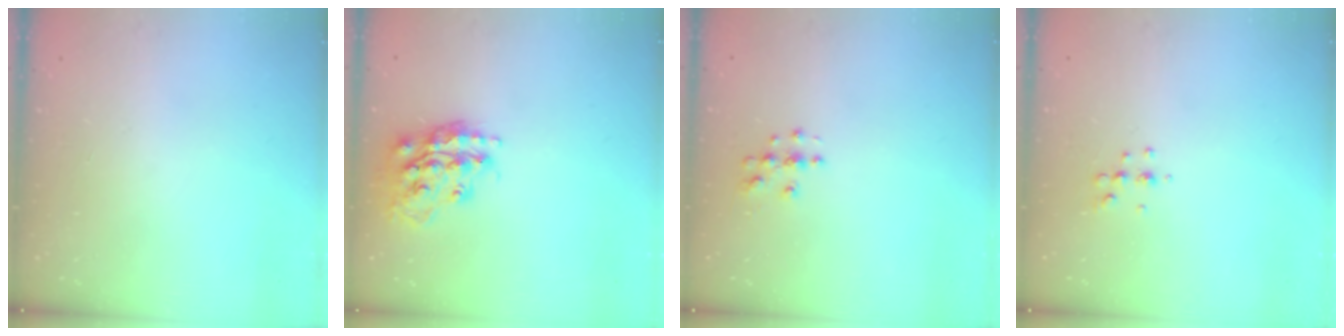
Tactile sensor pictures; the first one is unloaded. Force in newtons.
{"total": 18.1, "press": 18.0, "slide": 1.4}
{"total": 3.8, "press": 3.8, "slide": 0.2}
{"total": 4.5, "press": 4.3, "slide": 1.2}